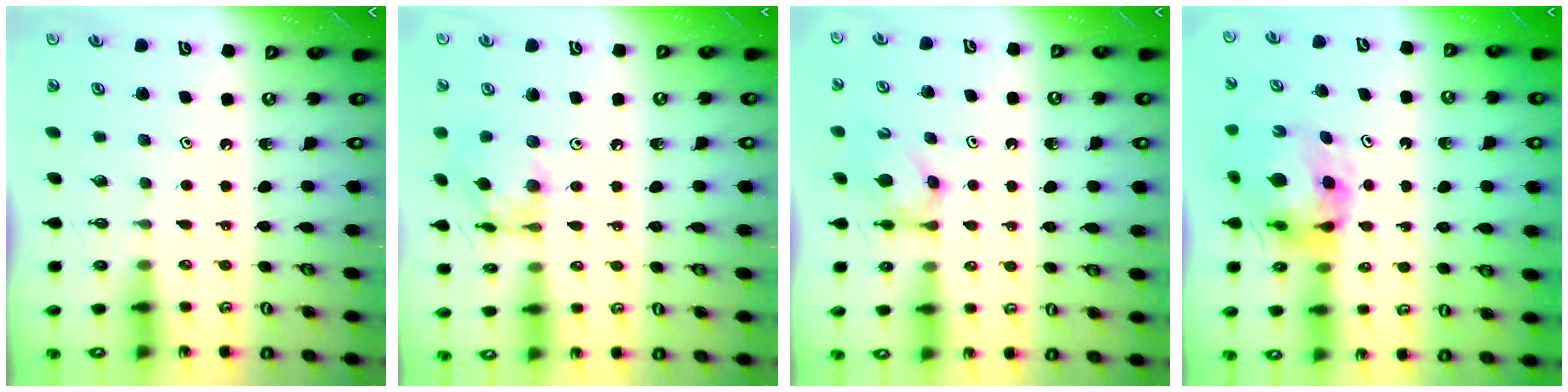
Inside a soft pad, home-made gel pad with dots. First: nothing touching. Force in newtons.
{"total": 12.1, "press": 12.1, "slide": 0.9}
{"total": 4.7, "press": 4.7, "slide": 0.8}
{"total": 10.0, "press": 9.9, "slide": 1.3}